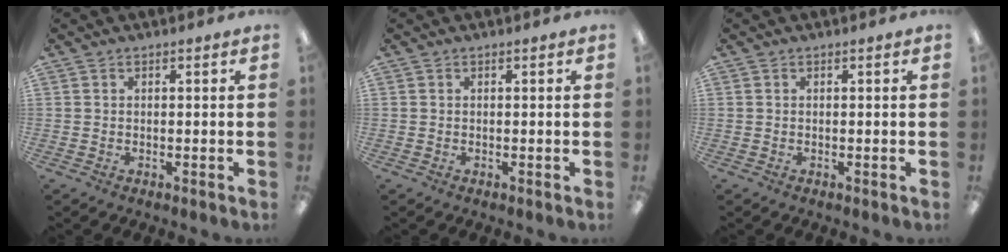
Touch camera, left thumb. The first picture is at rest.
{"total": 0.0}
{"total": 0.0}